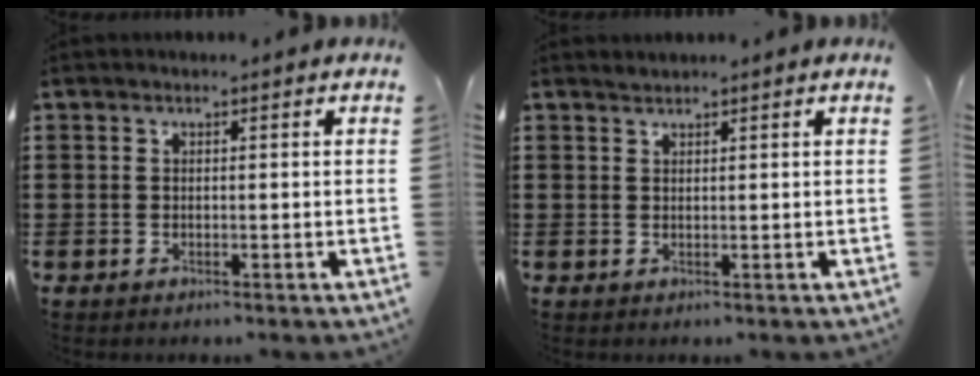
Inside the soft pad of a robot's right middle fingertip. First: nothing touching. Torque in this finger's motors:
{"motor_torque": [-0.07, -0.03, -0.02, -0.01]}